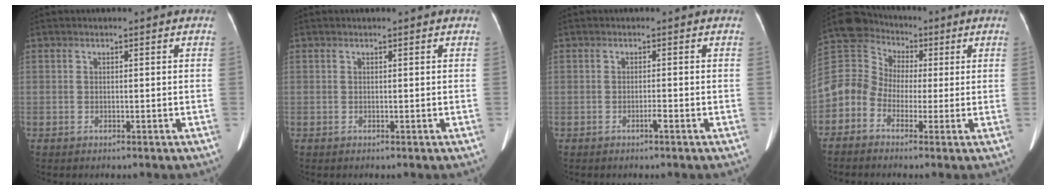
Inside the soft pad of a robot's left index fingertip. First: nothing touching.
{"total": 0.0}
{"total": 0.9, "force": [-0.7, -0.2, 0.5], "torque": [-0.011, -0.004, -0.012]}
{"total": 9.5, "force": [-1.1, 9.0, 2.9], "torque": [-0.091, 0.057, -0.023]}